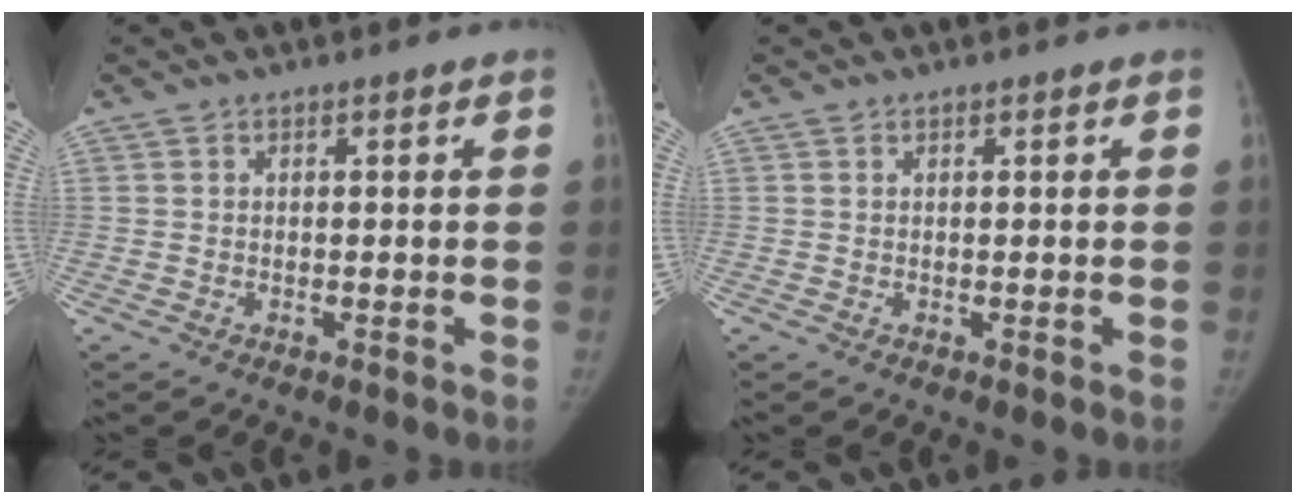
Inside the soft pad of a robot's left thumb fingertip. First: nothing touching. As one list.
[{"total": 0.0}]